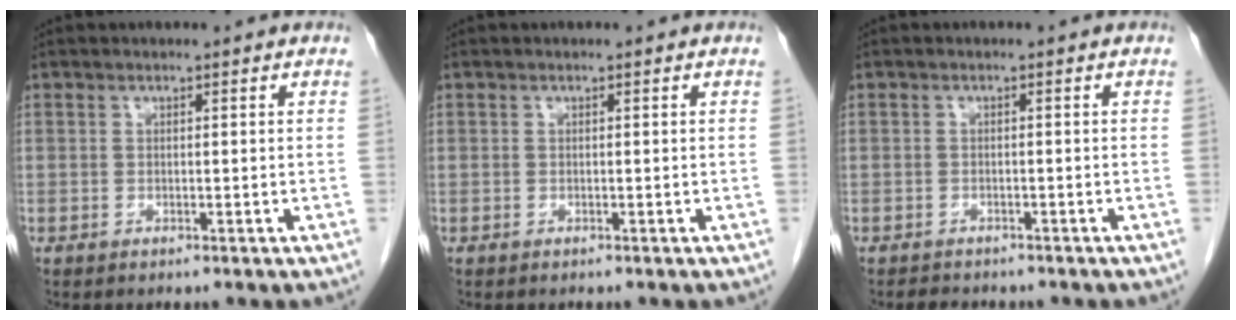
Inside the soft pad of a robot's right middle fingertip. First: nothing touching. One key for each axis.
{"total": 0.0}
{"total": 2.6, "fx": -2.3, "fy": 1.1, "fz": 0.6, "tx": -0.018, "ty": -0.004, "tz": -0.031}